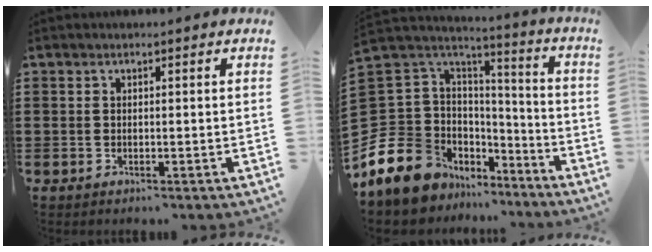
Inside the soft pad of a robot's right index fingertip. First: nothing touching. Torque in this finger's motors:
{"motor_torque": [-0.19, 0.50, -1.05, -0.21]}